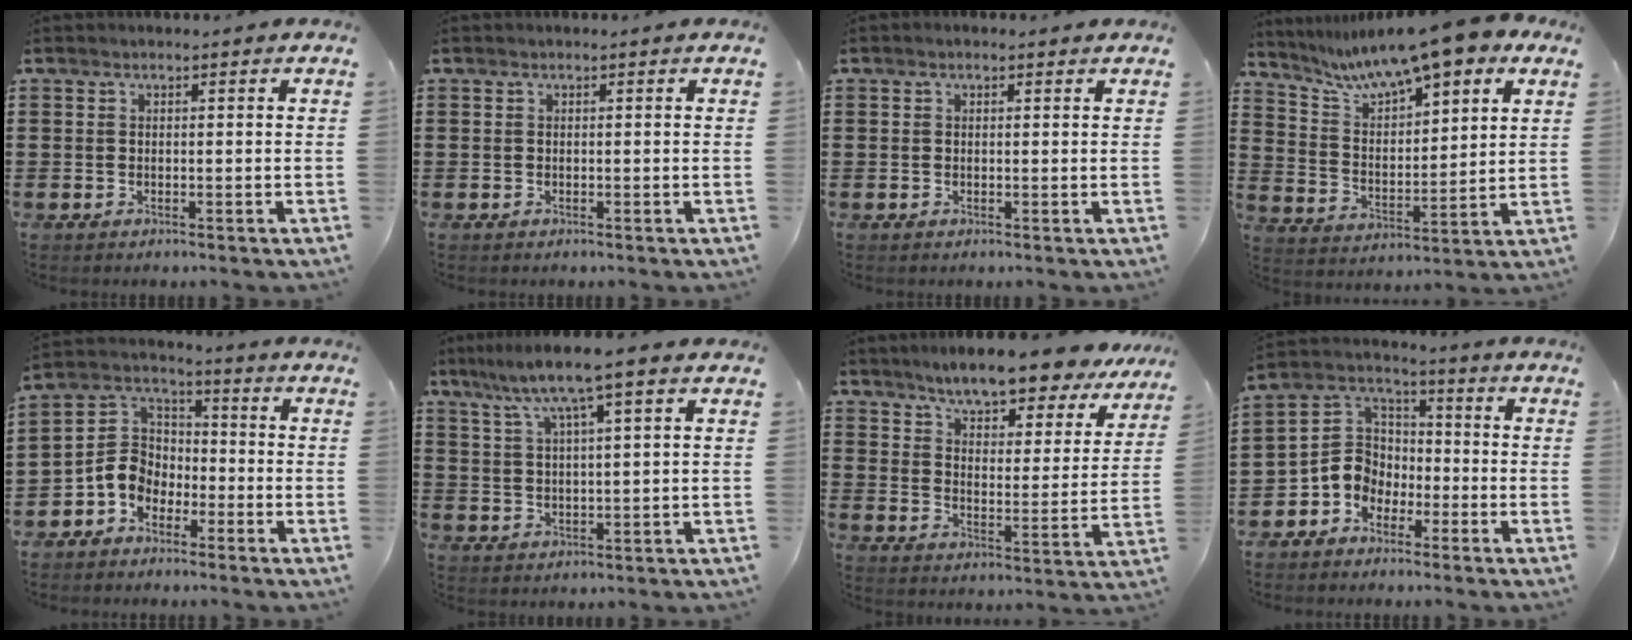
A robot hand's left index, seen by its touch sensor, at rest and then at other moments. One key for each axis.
{"total": 0.0}
{"total": 0.6, "fx": 0.2, "fy": 0.2, "fz": 0.5, "tx": -0.010, "ty": 0.002, "tz": 0.005}
{"total": 9.8, "fx": 8.5, "fy": 1.3, "fz": 4.8, "tx": -0.117, "ty": -0.039, "tz": 0.144}
{"total": 6.9, "fx": -3.6, "fy": 5.1, "fz": 2.7, "tx": -0.088, "ty": 0.010, "tz": -0.082}
{"total": 6.9, "fx": 4.2, "fy": 0.0, "fz": 5.5, "tx": -0.117, "ty": -0.010, "tz": 0.068}
{"total": 8.0, "fx": 7.5, "fy": 0.2, "fz": 2.8, "tx": -0.078, "ty": -0.044, "tz": 0.128}
{"total": 6.8, "fx": -3.0, "fy": 5.7, "fz": 2.2, "tx": -0.079, "ty": 0.008, "tz": -0.069}